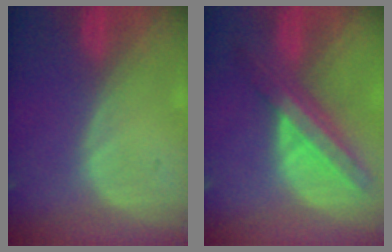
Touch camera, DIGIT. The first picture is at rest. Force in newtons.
{"total": 8.6, "press": 7.4, "slide": 4.5}